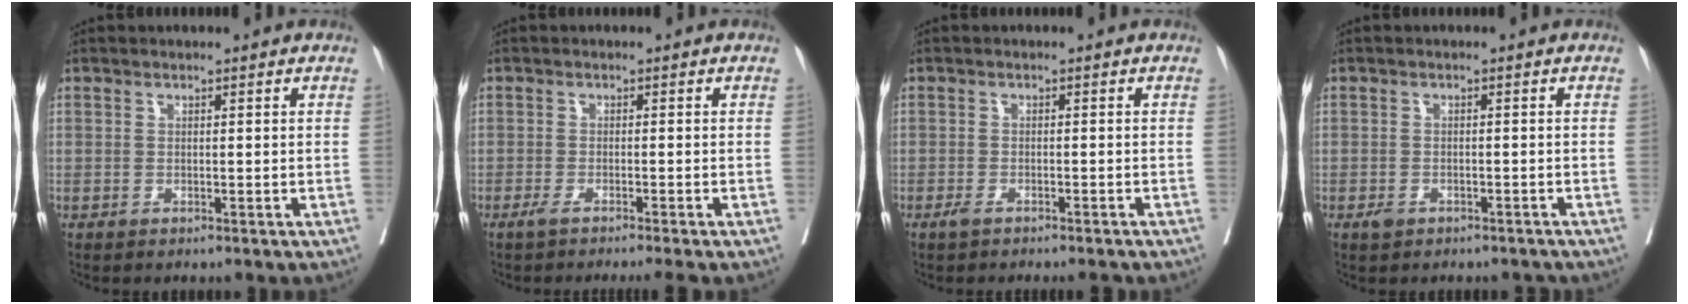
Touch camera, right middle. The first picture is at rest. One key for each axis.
{"total": 4.2, "fx": -3.4, "fy": -0.7, "fz": 2.4, "tx": -0.023, "ty": -0.004, "tz": -0.051}
{"total": 3.2, "fx": -2.6, "fy": 0.6, "fz": 1.7, "tx": -0.021, "ty": -0.004, "tz": -0.036}
{"total": 2.6, "fx": -2.0, "fy": 1.4, "fz": 1.1, "tx": -0.016, "ty": 0.002, "tz": -0.024}